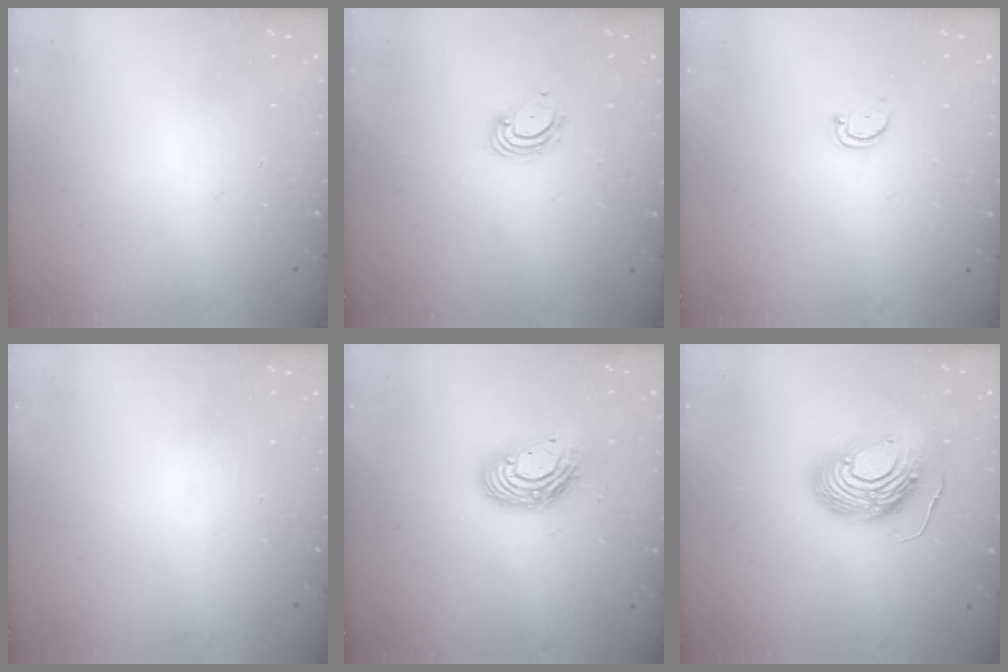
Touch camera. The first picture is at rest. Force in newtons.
{"total": 5.0, "press": 4.9, "slide": 0.4}
{"total": 2.3, "press": 2.3, "slide": 0.4}
{"total": 0.0}
{"total": 11.8, "press": 11.8, "slide": 0.8}
{"total": 13.9, "press": 13.8, "slide": 1.5}